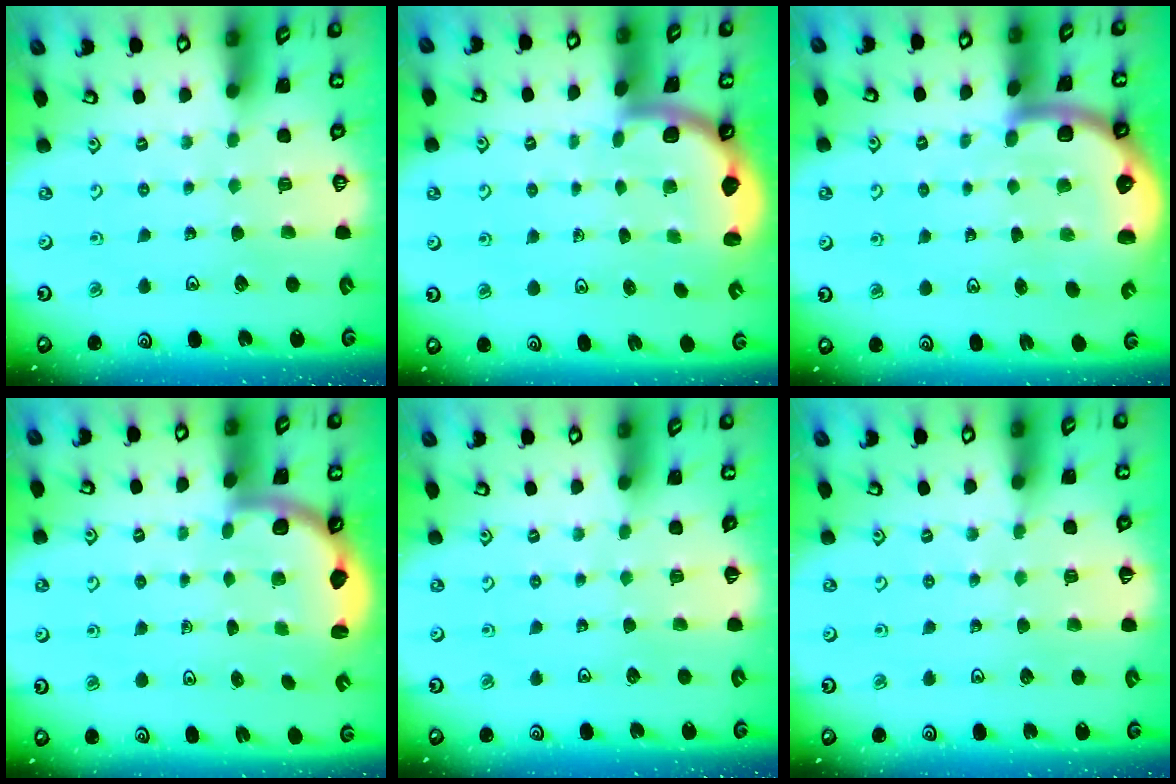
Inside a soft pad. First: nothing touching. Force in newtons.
{"total": 2.5, "press": 2.4, "slide": 0.8}
{"total": 6.5, "press": 6.3, "slide": 1.7}
{"total": 2.6, "press": 2.5, "slide": 0.6}
{"total": 0.0}
{"total": 2.8, "press": 2.7, "slide": 0.5}